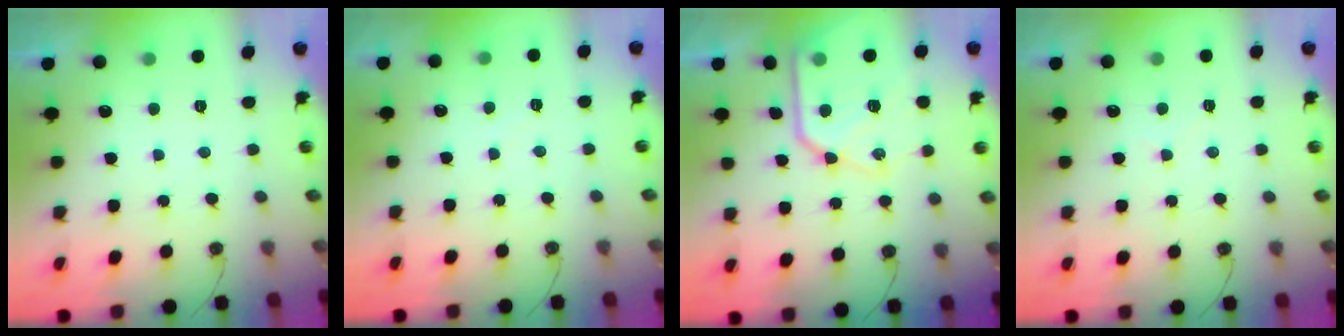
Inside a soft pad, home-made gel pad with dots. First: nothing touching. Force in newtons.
{"total": 2.6, "press": 2.6, "slide": 0.4}
{"total": 19.1, "press": 19.1, "slide": 1.6}
{"total": 5.0, "press": 4.9, "slide": 0.6}